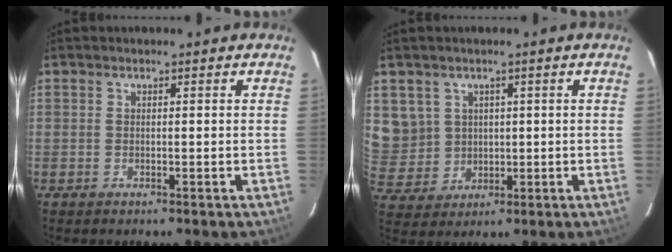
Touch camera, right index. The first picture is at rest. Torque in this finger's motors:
{"motor_torque": [0.07, 0.05, 0.03, 0.00]}